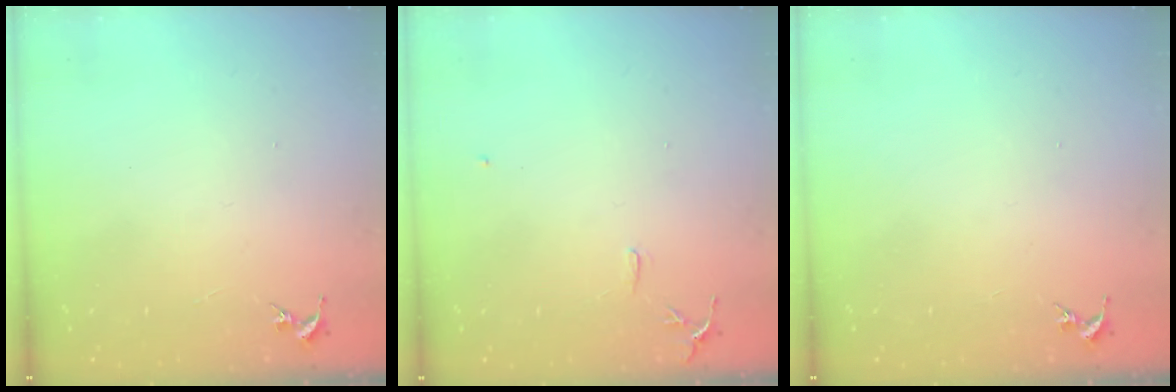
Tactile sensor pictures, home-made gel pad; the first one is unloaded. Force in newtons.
{"total": 6.9, "press": 6.9, "slide": 0.6}
{"total": 0.0}